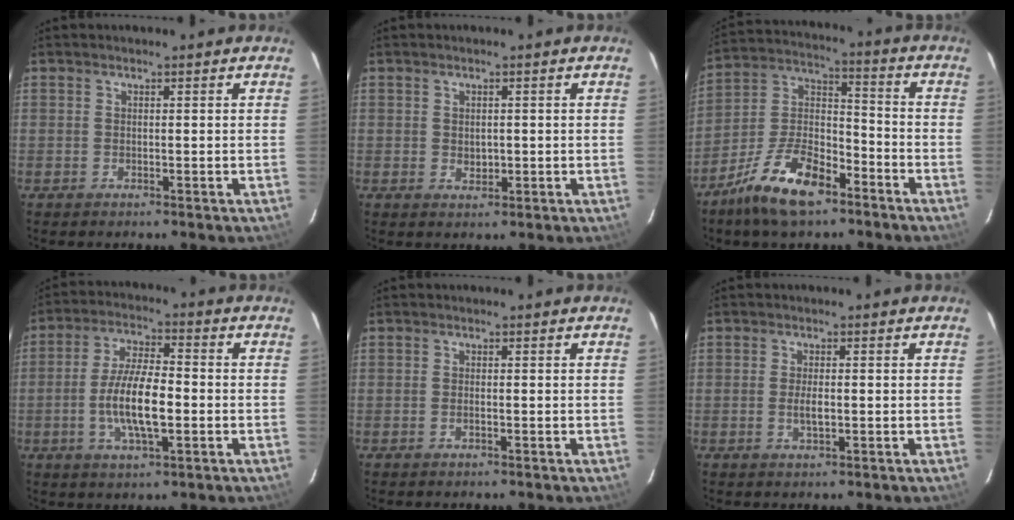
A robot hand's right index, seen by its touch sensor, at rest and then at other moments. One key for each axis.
{"total": 2.1, "fx": 0.0, "fy": 1.7, "fz": 1.3, "tx": -0.020, "ty": 0.001, "tz": 0.003}
{"total": 14.8, "fx": -9.7, "fy": 6.1, "fz": 9.5, "tx": -0.196, "ty": 0.012, "tz": -0.177}
{"total": 10.7, "fx": -2.2, "fy": 3.3, "fz": 9.9, "tx": -0.198, "ty": 0.001, "tz": -0.041}
{"total": 0.9, "fx": -0.3, "fy": 0.3, "fz": 0.8, "tx": -0.017, "ty": 0.001, "tz": -0.006}
{"total": 2.7, "fx": -0.4, "fy": 1.0, "fz": 2.5, "tx": -0.047, "ty": -0.002, "tz": -0.006}